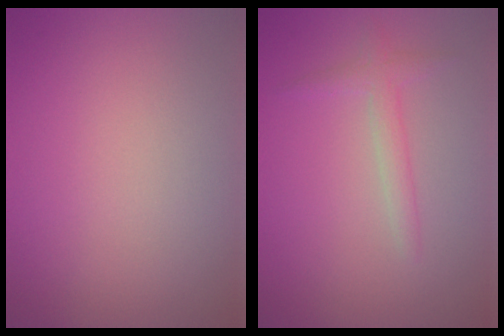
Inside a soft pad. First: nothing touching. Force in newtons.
{"total": 1.7, "press": 1.7, "slide": 0.1}